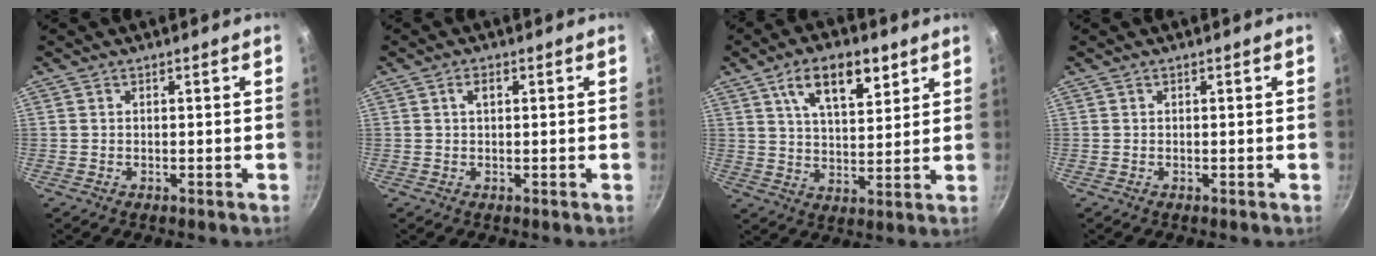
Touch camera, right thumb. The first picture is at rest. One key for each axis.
{"total": 1.8, "fx": 0.5, "fy": 1.0, "fz": 1.4, "tx": -0.022, "ty": 0.004, "tz": 0.009}
{"total": 12.0, "fx": 6.2, "fy": 5.6, "fz": 8.6, "tx": -0.115, "ty": -0.024, "tz": 0.103}
{"total": 0.0}